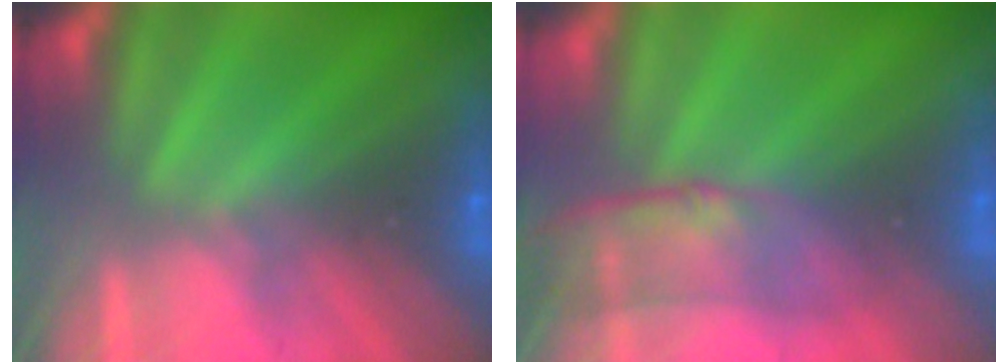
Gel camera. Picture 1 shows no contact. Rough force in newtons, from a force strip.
{"total": 3.0}